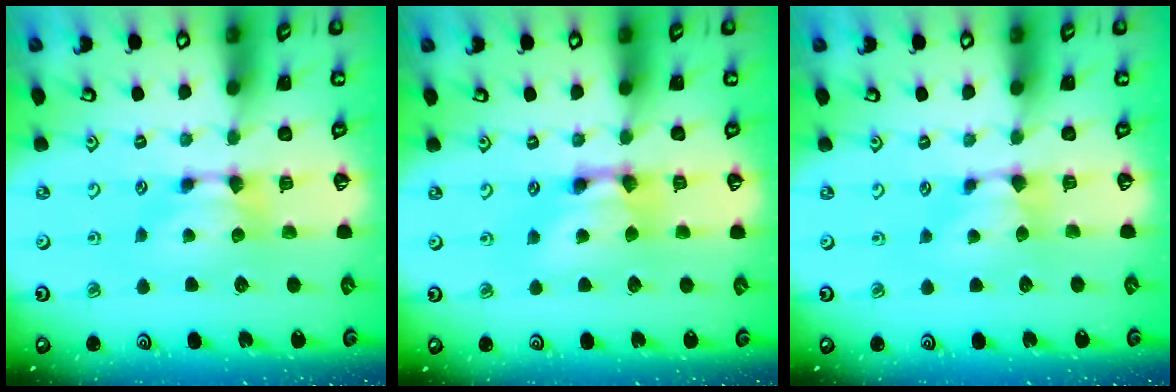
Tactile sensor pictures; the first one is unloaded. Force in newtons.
{"total": 3.0, "press": 3.0, "slide": 0.2}
{"total": 0.8, "press": 0.4, "slide": 0.6}